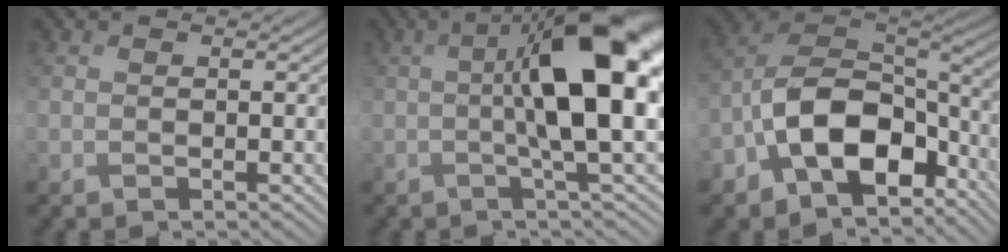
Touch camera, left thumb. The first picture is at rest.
{"total": 12.3, "force": [1.0, 2.9, 11.9], "torque": [-0.185, 0.012, 0.014]}
{"total": 13.4, "force": [-6.1, 8.0, 8.9], "torque": [-0.177, -0.013, -0.133]}